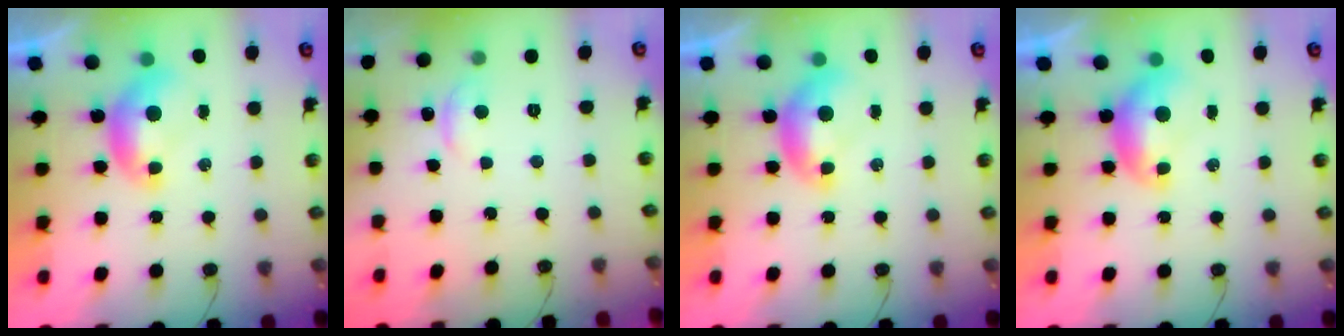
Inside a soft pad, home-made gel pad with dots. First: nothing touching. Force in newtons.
{"total": 1.2, "press": 0.7, "slide": 0.9}
{"total": 0.0}
{"total": 1.1, "press": 1.1, "slide": 0.2}